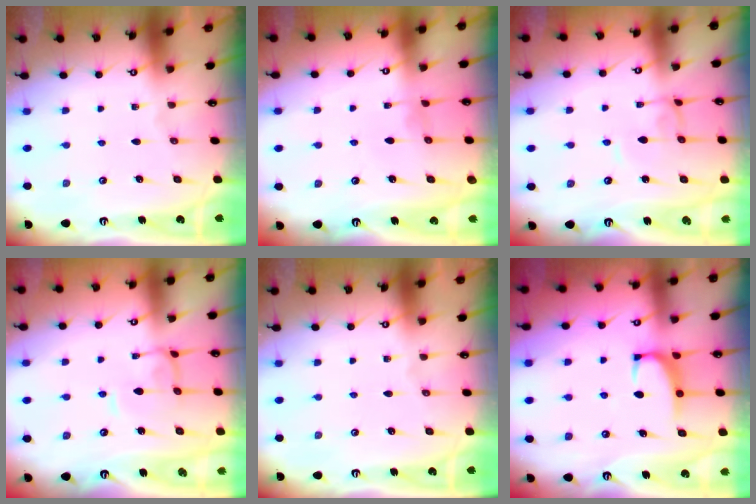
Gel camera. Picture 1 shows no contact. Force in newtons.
{"total": 1.7, "press": 1.6, "slide": 0.3}
{"total": 2.0, "press": 2.0, "slide": 0.1}
{"total": 1.3, "press": 1.2, "slide": 0.5}
{"total": 0.0}
{"total": 2.9, "press": 2.8, "slide": 1.0}